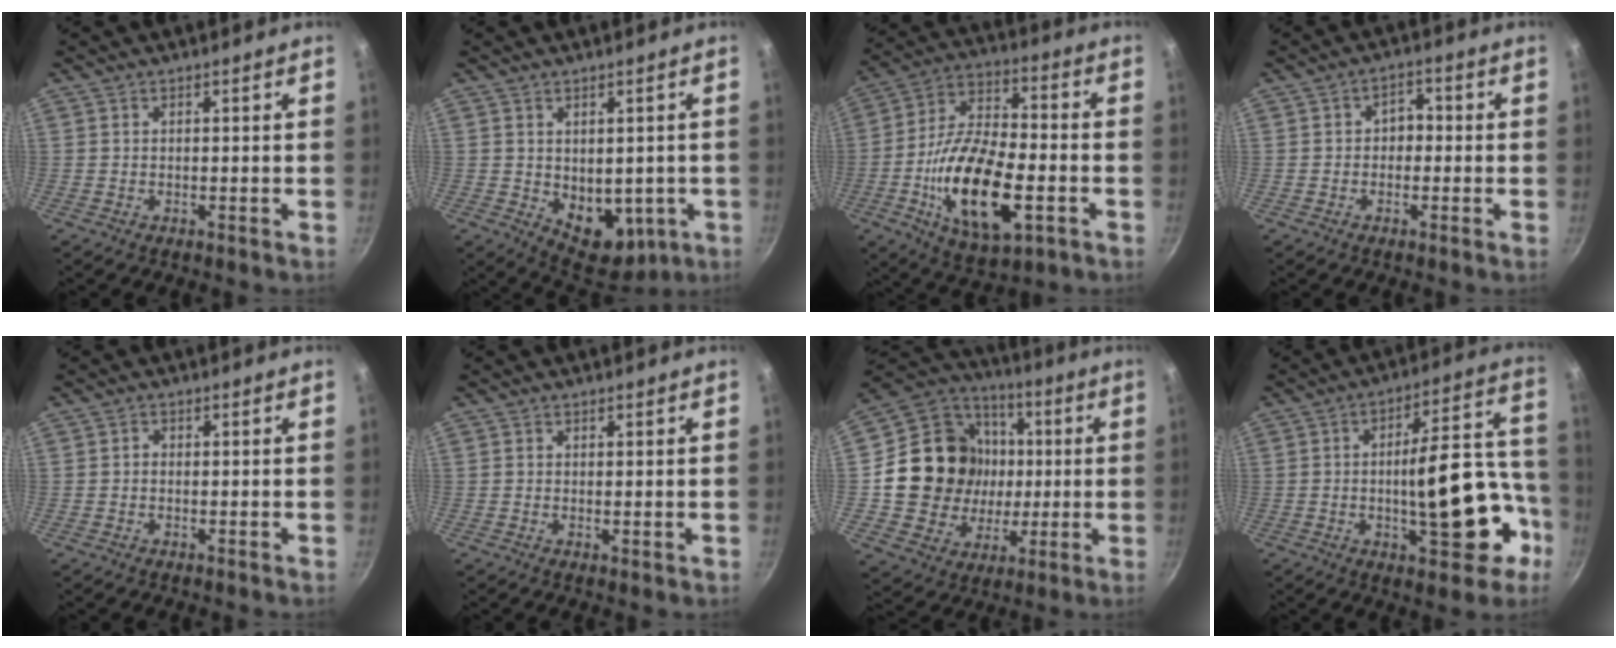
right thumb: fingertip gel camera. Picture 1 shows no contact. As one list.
[{"total": 10.1, "force": [-1.2, 6.9, 7.3], "torque": [-0.066, -0.016, 0.006]}, {"total": 21.2, "force": [-5.8, 9.9, 17.8], "torque": [-0.313, 0.022, -0.102]}, {"total": 4.8, "force": [-0.1, 3.8, 2.9], "torque": [-0.001, 0.014, -0.007]}, {"total": 0.6, "force": [-0.3, 0.5, 0.2], "torque": [-0.002, 0.003, -0.006]}, {"total": 0.6, "force": [0.1, 0.3, 0.6], "torque": [-0.010, -0.003, 0.000]}, {"total": 20.9, "force": [1.1, 18.6, 9.5], "torque": [-0.146, 0.020, 0.027]}, {"total": 19.4, "force": [-5.4, 8.2, 16.8], "torque": [-0.201, 0.057, -0.069]}]